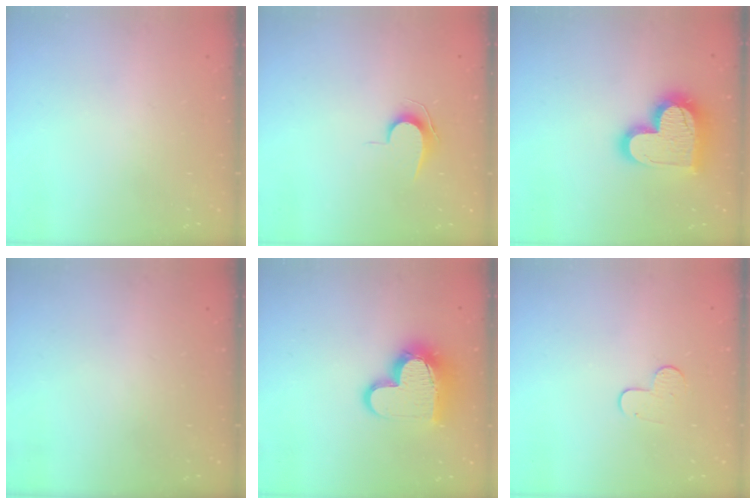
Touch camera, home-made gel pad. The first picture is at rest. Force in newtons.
{"total": 7.0, "press": 7.0, "slide": 0.6}
{"total": 19.4, "press": 19.3, "slide": 1.5}
{"total": 0.0}
{"total": 14.7, "press": 14.6, "slide": 1.2}
{"total": 6.6, "press": 6.5, "slide": 0.6}